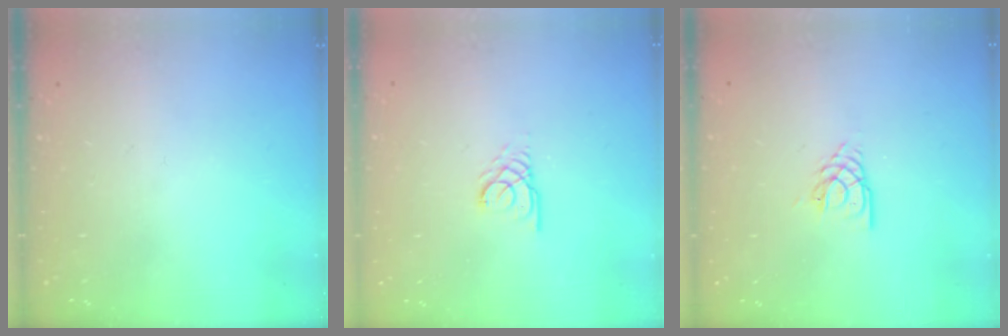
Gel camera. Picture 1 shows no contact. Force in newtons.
{"total": 2.2, "press": 2.2, "slide": 0.2}
{"total": 2.9, "press": 2.8, "slide": 0.4}